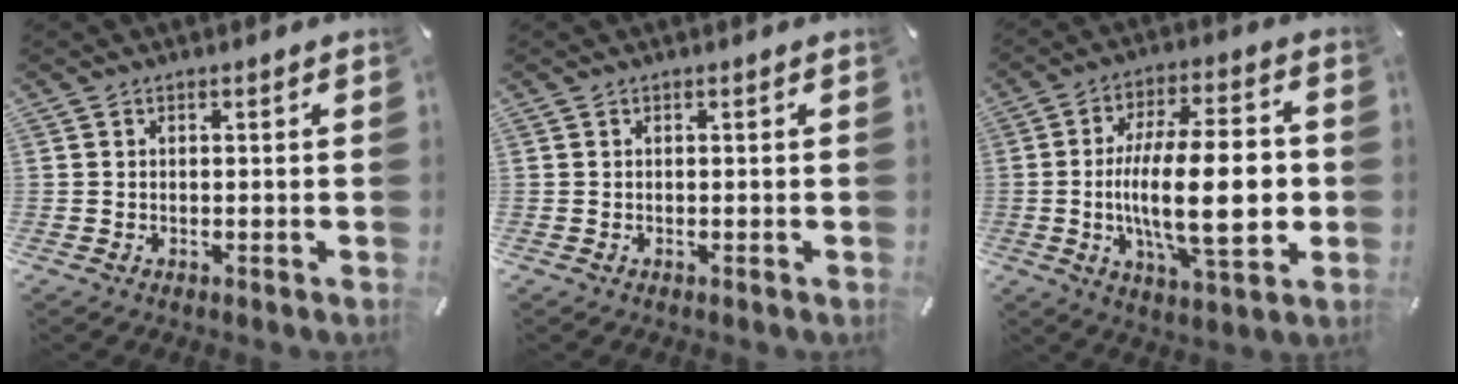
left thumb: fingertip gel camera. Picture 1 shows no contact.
{"total": 0.0}
{"total": 22.0, "force": [-1.7, 7.7, 20.5], "torque": [-0.350, -0.005, -0.025]}